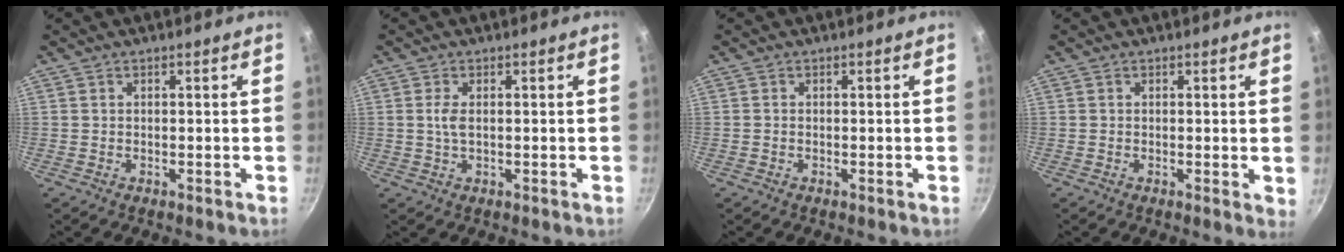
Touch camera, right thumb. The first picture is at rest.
{"total": 2.4, "force": [0.3, 1.0, 2.1], "torque": [-0.045, 0.000, 0.006]}
{"total": 0.0}
{"total": 1.5, "force": [0.3, 0.6, 1.3], "torque": [-0.015, -0.004, 0.002]}